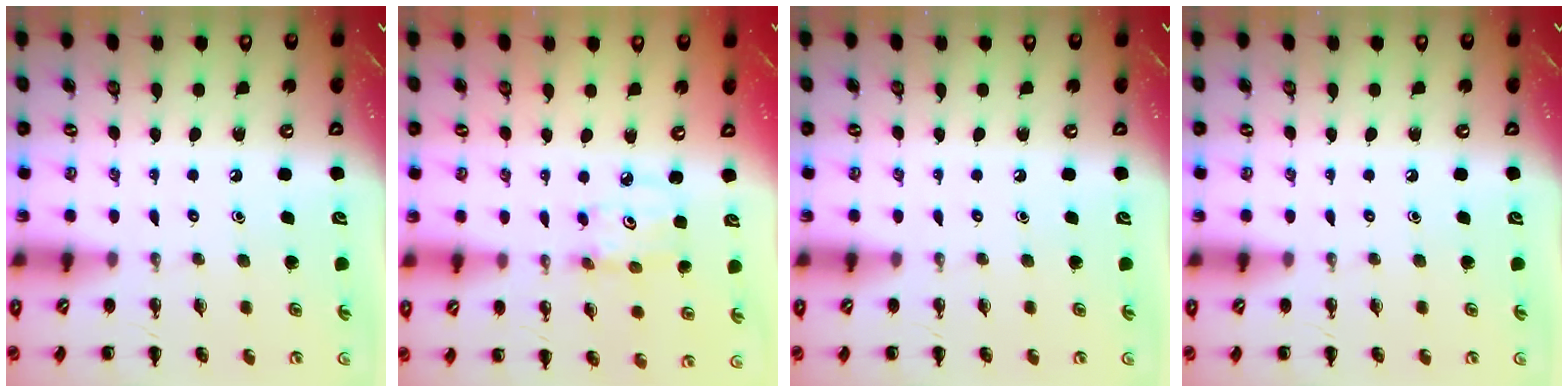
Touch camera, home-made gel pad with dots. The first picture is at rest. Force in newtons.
{"total": 3.2, "press": 3.2, "slide": 0.5}
{"total": 0.0}
{"total": 0.0}